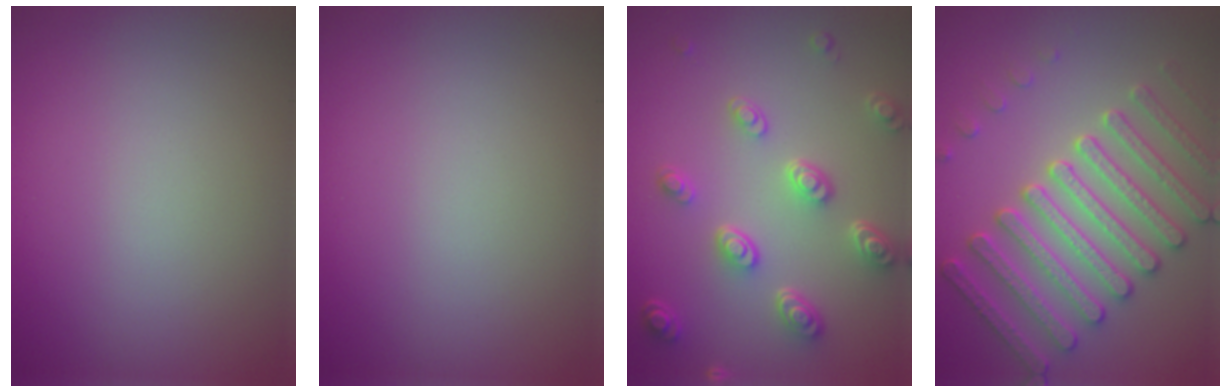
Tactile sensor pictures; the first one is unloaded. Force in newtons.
{"total": 0.0}
{"total": 4.8, "press": 3.6, "slide": 3.1}
{"total": 6.1, "press": 5.6, "slide": 2.2}